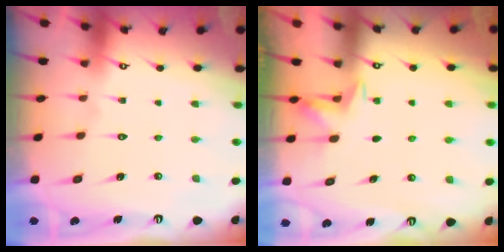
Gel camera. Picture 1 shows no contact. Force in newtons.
{"total": 2.4, "press": 2.1, "slide": 1.2}